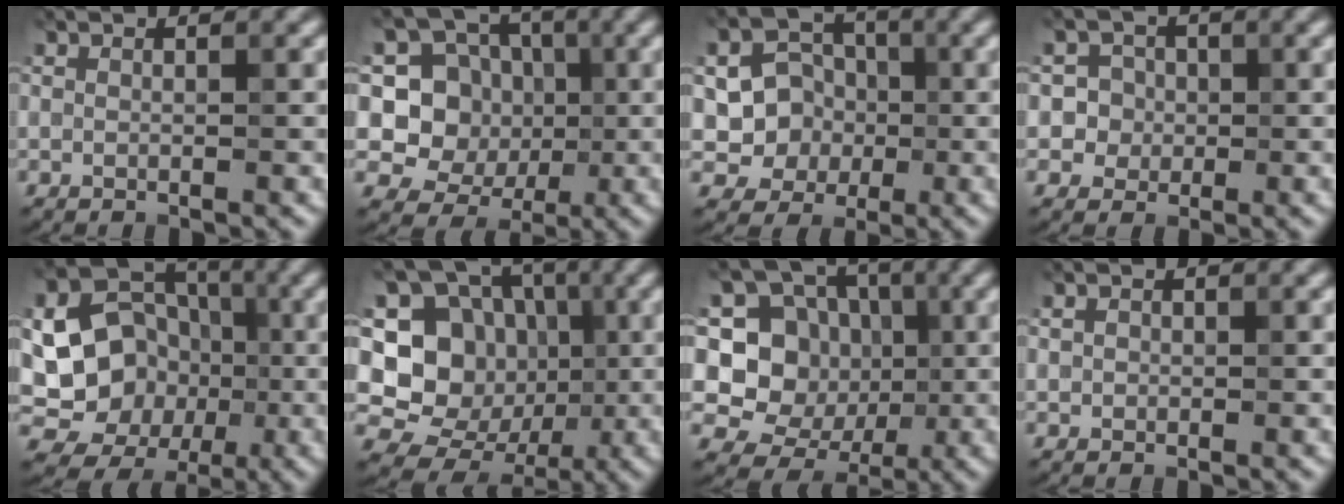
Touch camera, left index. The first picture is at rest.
{"total": 7.4, "force": [0.7, 6.7, 3.0], "torque": [-0.052, -0.001, -0.010]}
{"total": 5.6, "force": [-0.6, 5.1, 2.2], "torque": [-0.024, 0.003, -0.028]}
{"total": 3.4, "force": [-0.1, 3.3, 0.7], "torque": [0.004, 0.019, -0.007]}
{"total": 15.7, "force": [-2.2, 13.9, 7.0], "torque": [-0.148, -0.003, -0.032]}
{"total": 15.8, "force": [0.1, 14.2, 7.0], "torque": [-0.176, 0.050, -0.004]}
{"total": 10.7, "force": [0.1, 9.7, 4.5], "torque": [-0.096, 0.027, -0.022]}
{"total": 0.6, "force": [0.0, 0.6, 0.1], "torque": [0.001, -0.002, -0.001]}